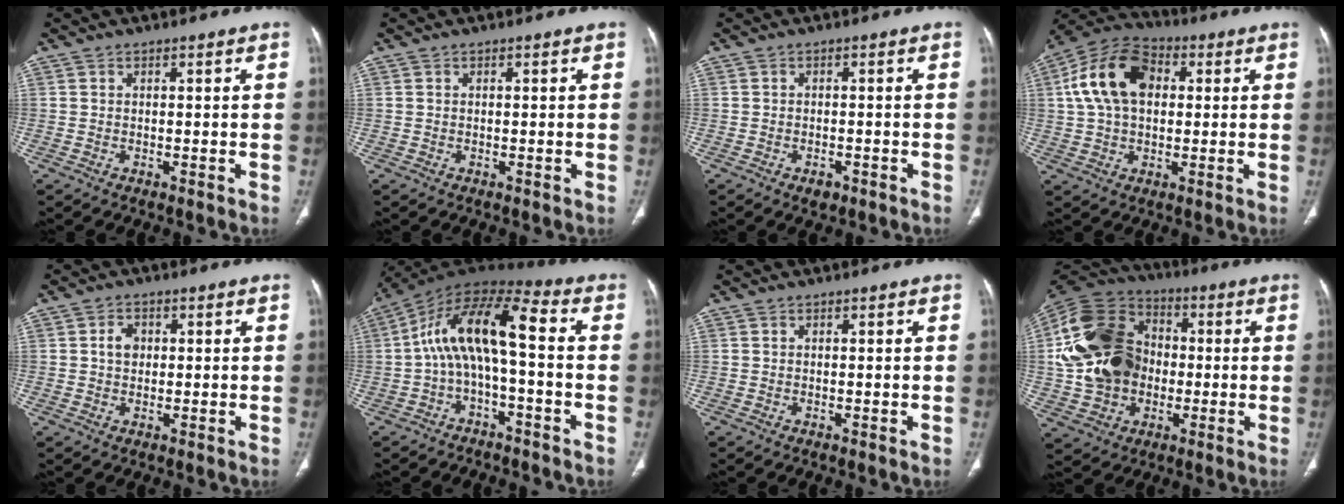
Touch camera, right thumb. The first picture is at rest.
{"total": 0.0}
{"total": 1.9, "force": [-1.1, 1.1, 1.1], "torque": [-0.015, 0.004, -0.012]}
{"total": 14.7, "force": [2.8, 9.6, 10.7], "torque": [-0.194, 0.025, 0.041]}
{"total": 3.0, "force": [0.5, 2.4, 1.8], "torque": [-0.023, 0.005, 0.006]}
{"total": 13.3, "force": [-1.0, 5.1, 12.3], "torque": [-0.227, 0.067, -0.027]}
{"total": 0.0}
{"total": 21.8, "force": [-0.3, 17.0, 13.6], "torque": [-0.255, 0.023, -0.004]}